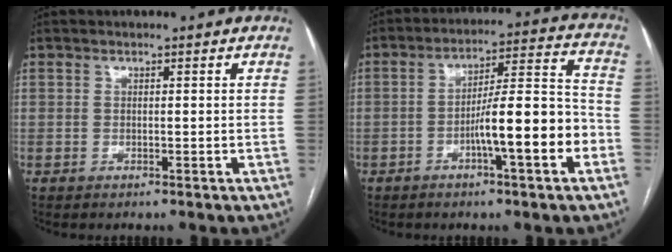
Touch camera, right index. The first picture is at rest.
{"total": 12.0, "force": [-4.3, 1.0, 11.1], "torque": [-0.174, 0.017, -0.065]}